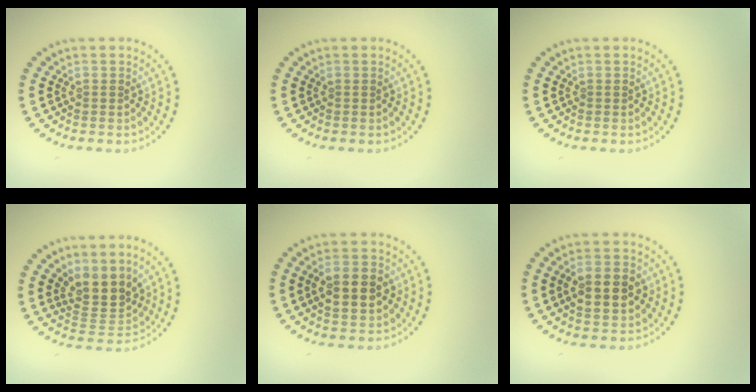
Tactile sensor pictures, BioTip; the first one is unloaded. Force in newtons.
{"total": 0.0}
{"total": 0.0}
{"total": 3.8, "press": 3.2, "slide": 2.0}
{"total": 4.6, "press": 4.6, "slide": 0.1}
{"total": 4.6, "press": 4.6, "slide": 0.1}